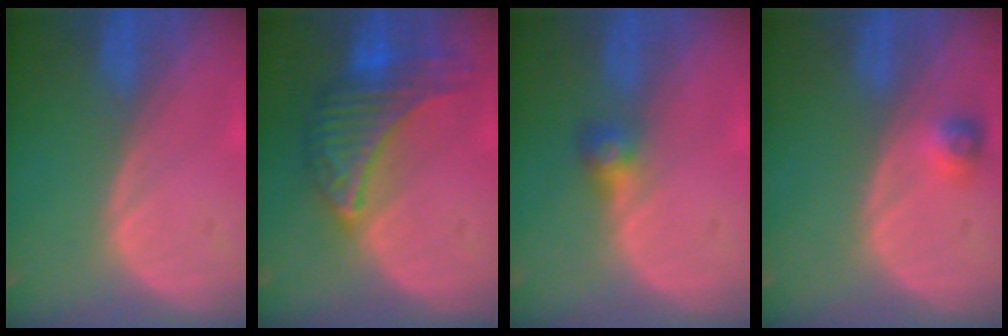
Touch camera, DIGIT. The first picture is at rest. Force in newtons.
{"total": 9.1, "press": 9.1, "slide": 0.5}
{"total": 2.7, "press": 2.6, "slide": 0.8}
{"total": 2.5, "press": 2.3, "slide": 1.0}